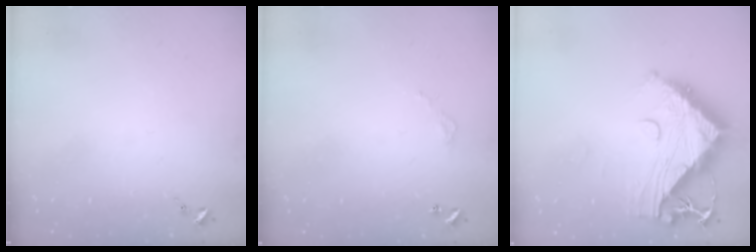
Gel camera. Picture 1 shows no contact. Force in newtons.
{"total": 2.8, "press": 2.8, "slide": 0.2}
{"total": 14.5, "press": 14.4, "slide": 1.6}